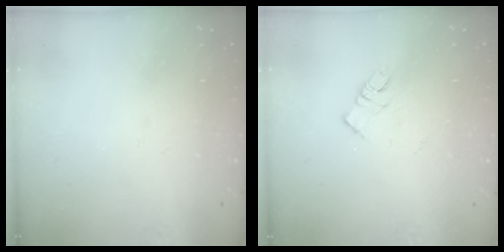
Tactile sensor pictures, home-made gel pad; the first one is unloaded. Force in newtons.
{"total": 5.5, "press": 5.4, "slide": 0.5}